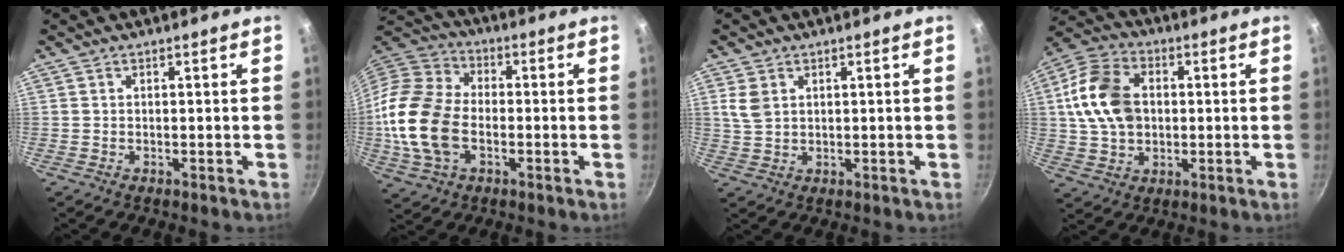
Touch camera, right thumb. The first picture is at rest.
{"total": 18.3, "force": [-2.9, 12.2, 13.3], "torque": [-0.261, 0.026, -0.065]}
{"total": 4.1, "force": [1.6, 2.9, 2.5], "torque": [-0.046, -0.001, 0.035]}
{"total": 14.3, "force": [1.5, 10.3, 9.7], "torque": [-0.163, 0.014, 0.019]}